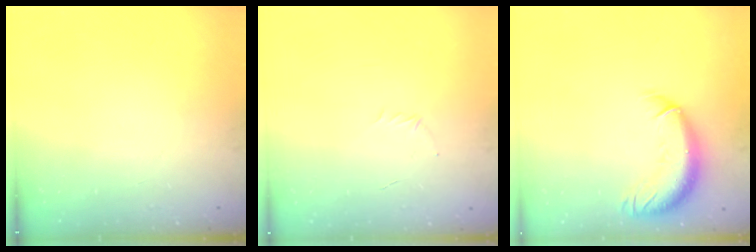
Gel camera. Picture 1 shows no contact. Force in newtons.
{"total": 2.9, "press": 2.8, "slide": 0.7}
{"total": 11.7, "press": 11.4, "slide": 2.8}